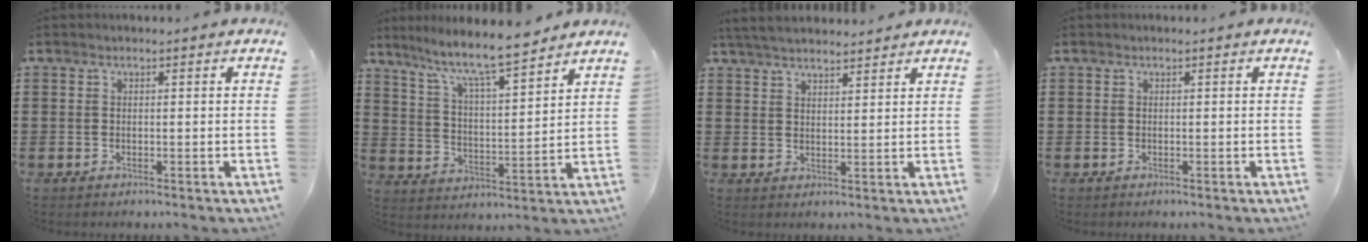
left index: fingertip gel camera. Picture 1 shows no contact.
{"total": 7.6, "force": [6.6, 0.3, 3.8], "torque": [-0.099, -0.040, 0.109]}
{"total": 4.2, "force": [4.0, 0.6, 1.1], "torque": [-0.035, -0.004, 0.074]}
{"total": 0.0}